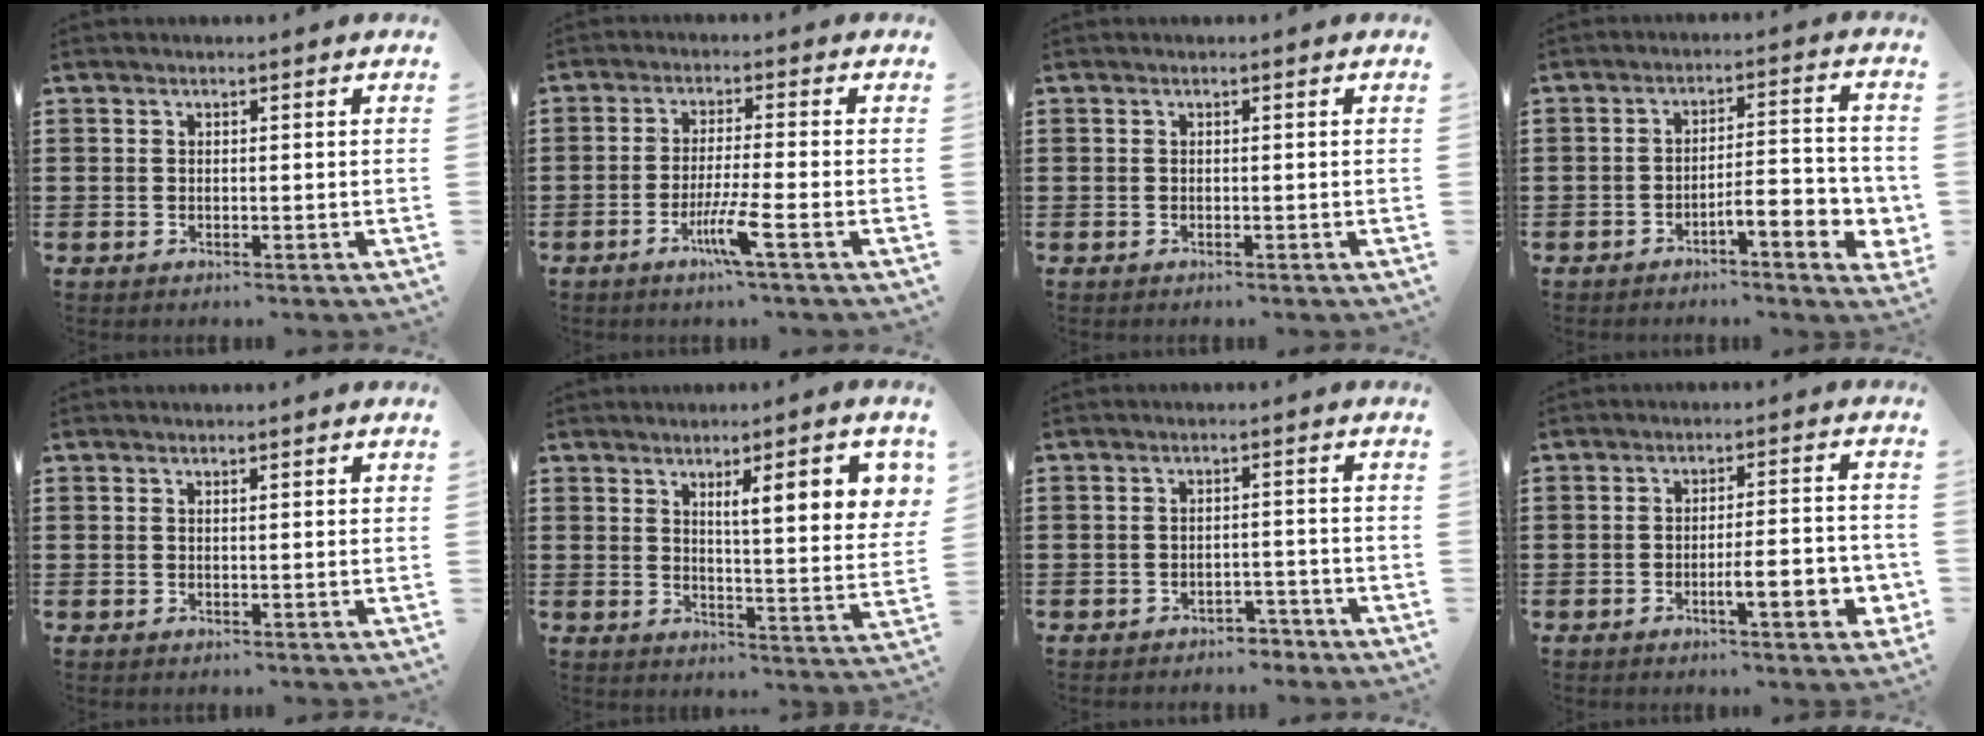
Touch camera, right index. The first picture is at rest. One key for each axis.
{"total": 5.8, "fx": -2.9, "fy": -0.2, "fz": 5.0, "tx": -0.095, "ty": -0.014, "tz": -0.053}
{"total": 0.0}
{"total": 6.2, "fx": -3.2, "fy": 1.2, "fz": 5.2, "tx": -0.076, "ty": -0.007, "tz": -0.057}
{"total": 0.6, "fx": 0.3, "fy": 0.0, "fz": 0.5, "tx": -0.010, "ty": 0.001, "tz": 0.007}
{"total": 9.2, "fx": 4.3, "fy": 1.7, "fz": 8.0, "tx": -0.134, "ty": -0.010, "tz": 0.066}
{"total": 2.4, "fx": -2.2, "fy": 0.7, "fz": 0.3, "tx": -0.012, "ty": 0.002, "tz": -0.047}
{"total": 6.8, "fx": -2.3, "fy": 1.4, "fz": 6.2, "tx": -0.091, "ty": -0.005, "tz": -0.038}